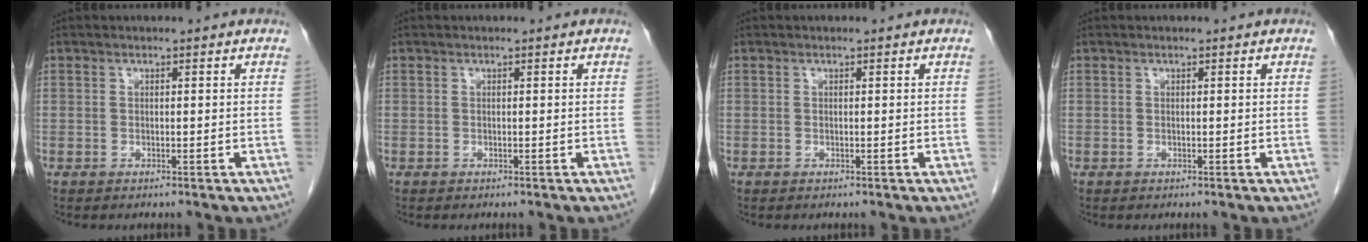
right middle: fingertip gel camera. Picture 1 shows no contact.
{"total": 0.0}
{"total": 0.0}
{"total": 0.0}